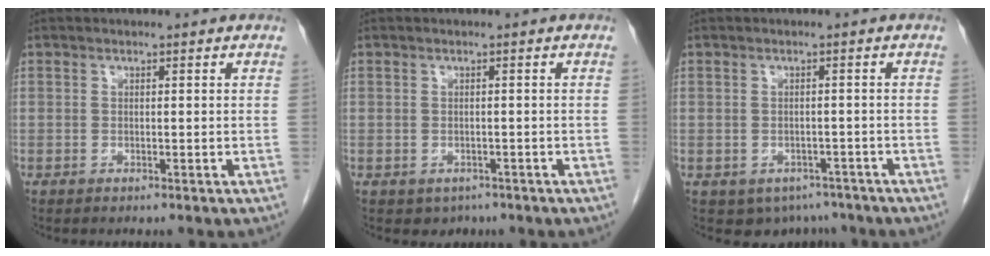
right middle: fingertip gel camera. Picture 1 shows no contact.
{"total": 2.0, "force": [-1.2, 1.6, 0.6], "torque": [-0.008, 0.002, -0.009]}
{"total": 4.9, "force": [-3.4, 3.4, 0.9], "torque": [0.000, 0.005, -0.042]}